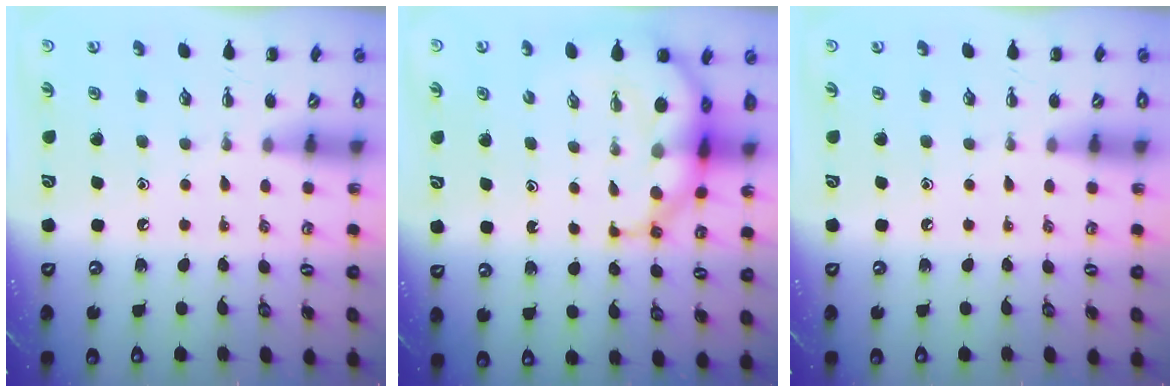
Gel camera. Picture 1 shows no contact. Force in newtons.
{"total": 7.9, "press": 7.6, "slide": 2.1}
{"total": 0.0}